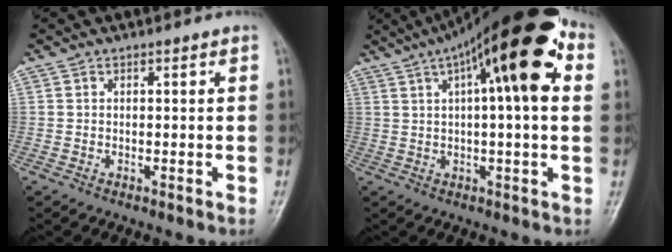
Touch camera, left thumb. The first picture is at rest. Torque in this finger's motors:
{"motor_torque": [0.04, 1.55, 2.29, -0.48, 0.53]}